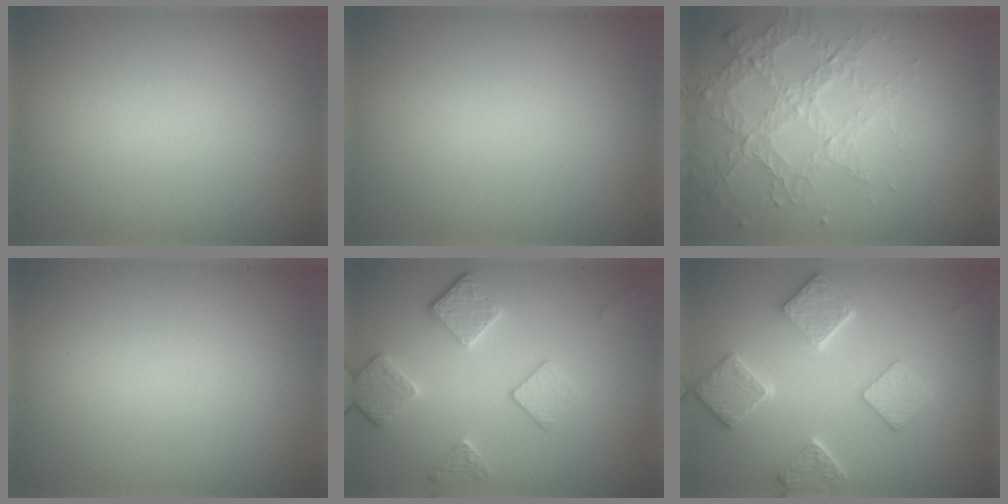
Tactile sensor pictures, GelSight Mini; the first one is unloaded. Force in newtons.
{"total": 0.0}
{"total": 4.0, "press": 3.1, "slide": 2.5}
{"total": 0.0}
{"total": 3.5, "press": 3.1, "slide": 1.7}
{"total": 5.5, "press": 4.5, "slide": 3.3}